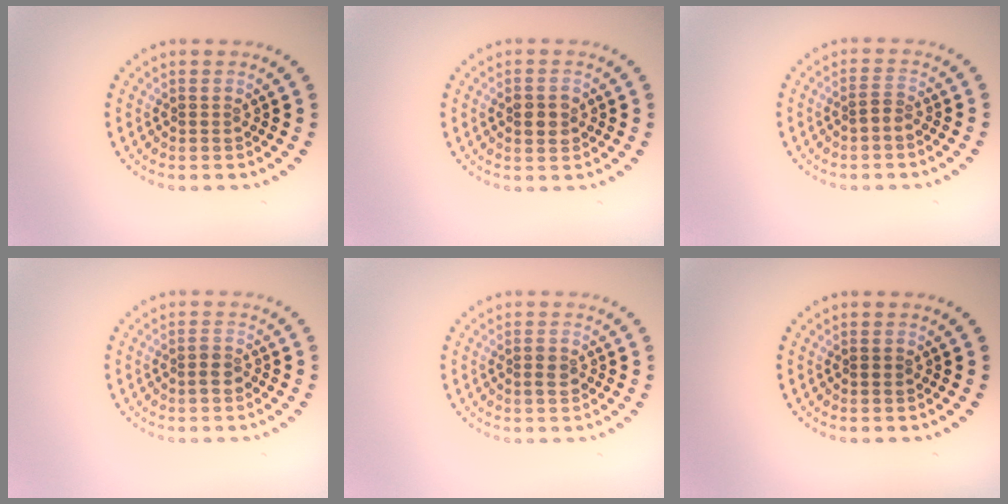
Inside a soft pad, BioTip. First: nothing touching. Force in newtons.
{"total": 2.4, "press": 2.3, "slide": 0.1}
{"total": 1.2, "press": 1.0, "slide": 0.6}
{"total": 1.5, "press": 1.3, "slide": 0.8}
{"total": 1.5, "press": 1.4, "slide": 0.5}
{"total": 0.7, "press": 0.7, "slide": 0.1}